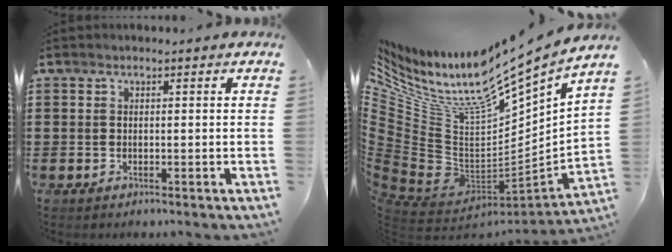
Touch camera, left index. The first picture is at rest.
{"total": 10.4, "force": [7.4, 1.9, 7.1], "torque": [-0.161, -0.086, 0.108]}